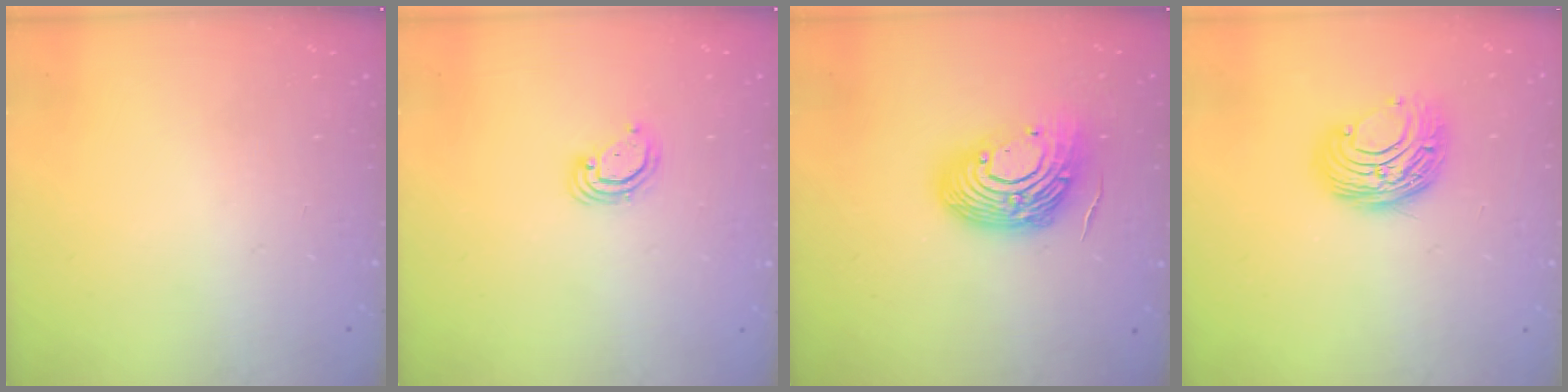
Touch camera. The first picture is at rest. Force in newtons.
{"total": 3.0, "press": 3.0, "slide": 0.2}
{"total": 15.1, "press": 15.0, "slide": 1.9}
{"total": 9.0, "press": 9.0, "slide": 0.2}